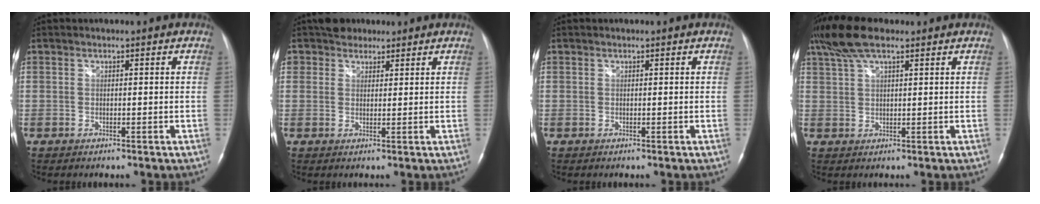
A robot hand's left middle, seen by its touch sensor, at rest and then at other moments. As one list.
[{"total": 3.4, "force": [2.6, 2.2, 0.2], "torque": [-0.003, 0.014, 0.042]}, {"total": 0.0}, {"total": 7.5, "force": [5.4, 2.0, 4.8], "torque": [-0.108, 0.029, 0.102]}]